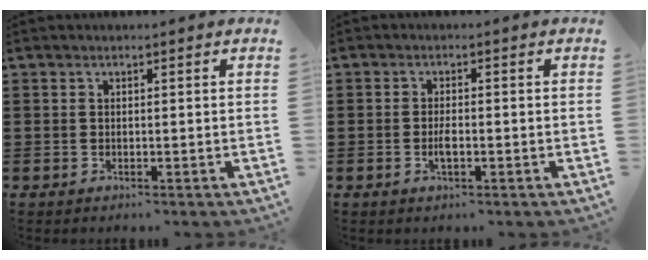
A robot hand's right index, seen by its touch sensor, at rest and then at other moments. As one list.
[{"total": 2.2, "force": [-0.6, 0.7, 2.0], "torque": [-0.038, 0.001, -0.010]}]